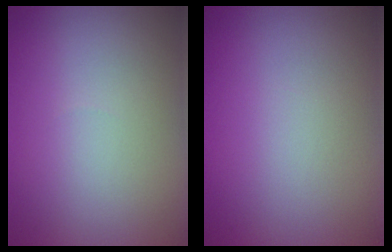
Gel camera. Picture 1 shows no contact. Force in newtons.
{"total": 0.0}